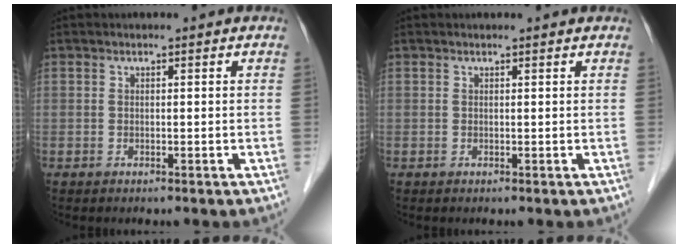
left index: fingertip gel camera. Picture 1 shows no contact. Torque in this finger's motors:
{"motor_torque": [0.05, -0.03, 0.03, 0.01]}